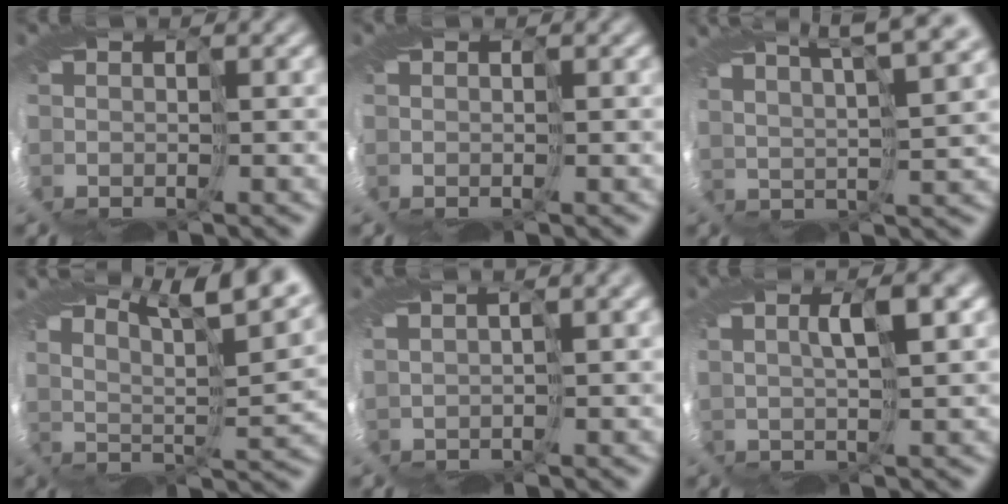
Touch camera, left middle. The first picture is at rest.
{"total": 0.0}
{"total": 6.7, "force": [5.7, -0.4, 3.4], "torque": [-0.028, 0.031, 0.056]}
{"total": 7.4, "force": [6.7, -1.1, 3.0], "torque": [-0.044, 0.012, 0.079]}
{"total": 2.1, "force": [1.5, -1.5, 0.0], "torque": [0.001, 0.015, 0.020]}
{"total": 2.7, "force": [0.8, -2.6, 0.2], "torque": [-0.001, 0.005, 0.007]}